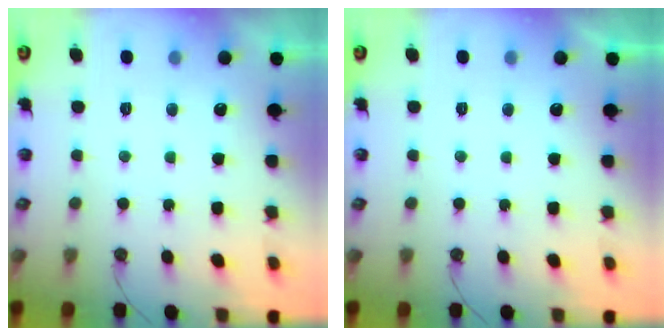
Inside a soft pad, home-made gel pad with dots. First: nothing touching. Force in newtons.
{"total": 0.0}